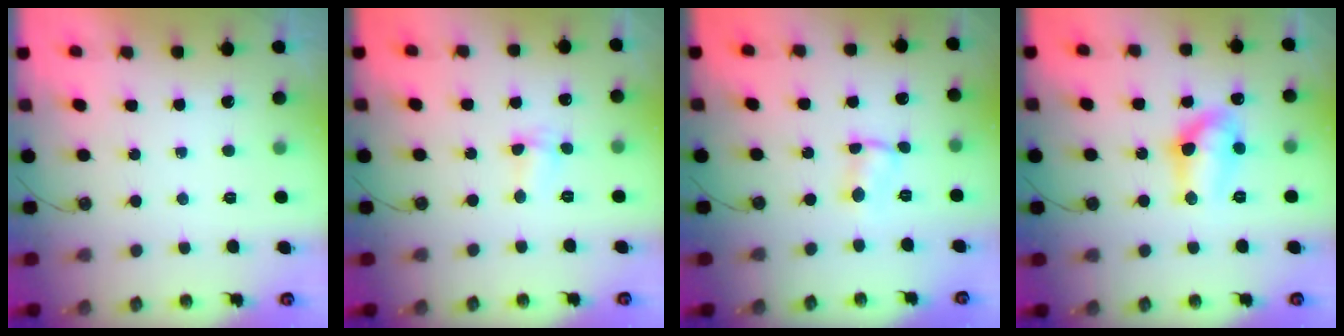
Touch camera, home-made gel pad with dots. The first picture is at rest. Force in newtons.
{"total": 1.7, "press": 1.5, "slide": 0.7}
{"total": 1.4, "press": 1.4, "slide": 0.0}
{"total": 11.7, "press": 11.7, "slide": 1.0}